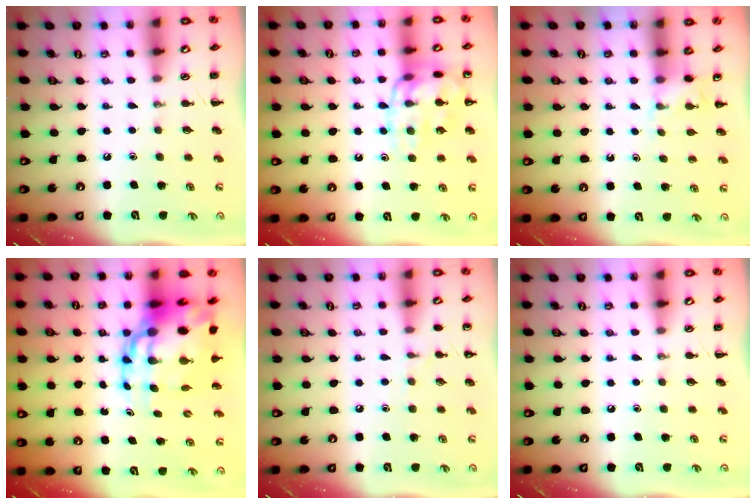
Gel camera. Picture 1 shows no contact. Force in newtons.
{"total": 15.8, "press": 15.7, "slide": 0.6}
{"total": 4.7, "press": 4.5, "slide": 1.4}
{"total": 18.9, "press": 18.1, "slide": 5.4}
{"total": 4.8, "press": 4.5, "slide": 1.5}
{"total": 0.0}